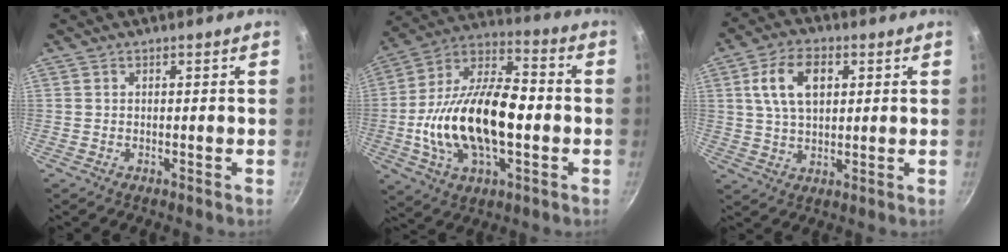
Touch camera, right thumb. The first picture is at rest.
{"total": 22.9, "force": [-2.8, 12.2, 19.2], "torque": [-0.337, 0.039, -0.055]}
{"total": 10.1, "force": [2.9, 6.1, 7.6], "torque": [-0.127, 0.003, 0.050]}